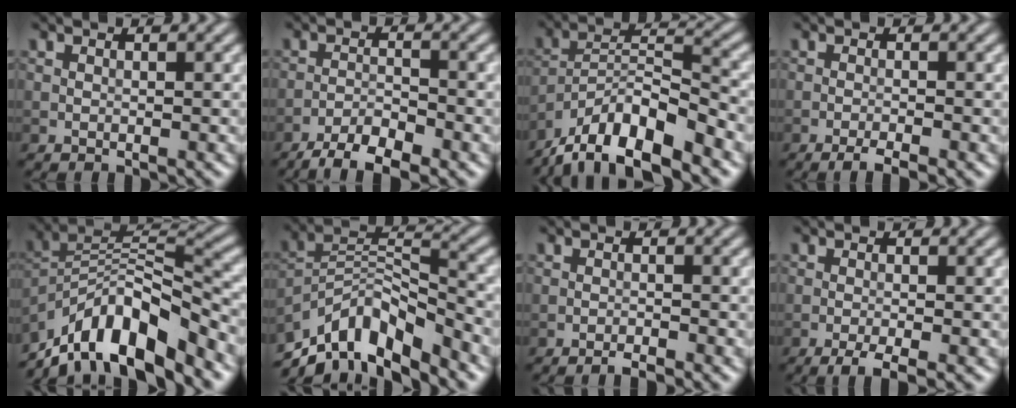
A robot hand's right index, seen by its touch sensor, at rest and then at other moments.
{"total": 4.5, "force": [-3.5, 1.1, 2.7], "torque": [-0.049, 0.002, -0.066]}
{"total": 10.9, "force": [-8.3, 3.1, 6.3], "torque": [-0.103, 0.009, -0.149]}
{"total": 2.4, "force": [-1.5, 0.4, 1.8], "torque": [-0.031, 0.002, -0.029]}
{"total": 11.9, "force": [-8.4, 3.9, 7.4], "torque": [-0.120, 0.014, -0.157]}
{"total": 9.8, "force": [-7.0, 3.7, 5.8], "torque": [-0.090, 0.001, -0.141]}
{"total": 1.4, "force": [-1.2, 0.1, 0.8], "torque": [-0.014, 0.005, -0.023]}
{"total": 2.9, "force": [-1.7, 0.5, 2.3], "torque": [-0.039, 0.002, -0.035]}